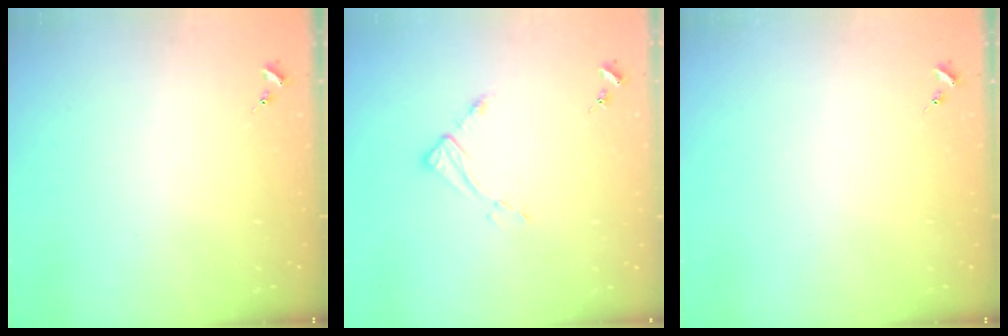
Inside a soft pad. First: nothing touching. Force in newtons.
{"total": 6.5, "press": 6.5, "slide": 0.5}
{"total": 0.0}